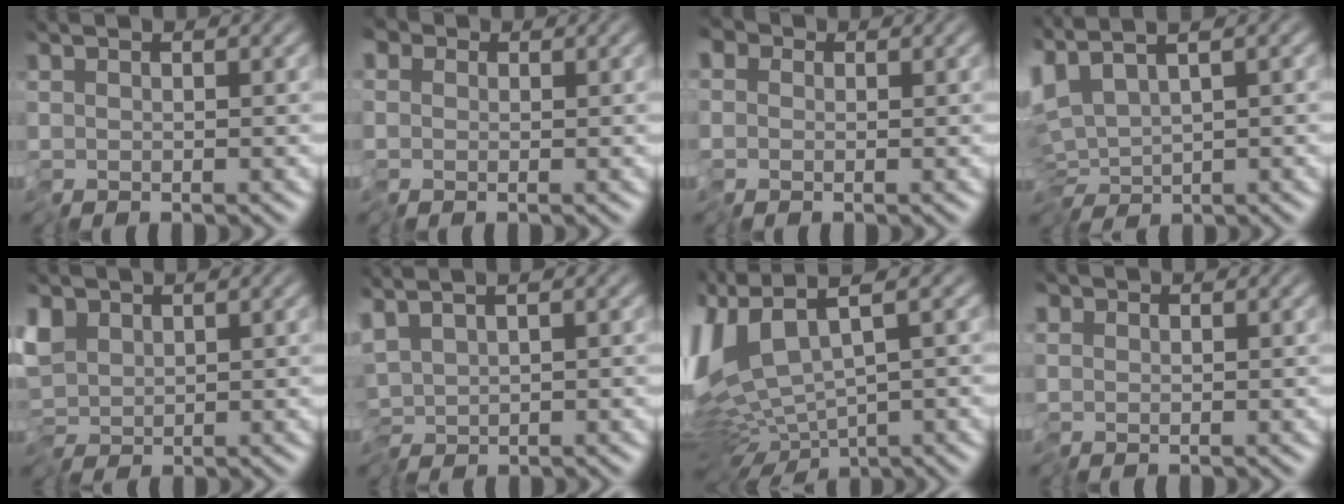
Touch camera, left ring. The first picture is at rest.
{"total": 1.7, "force": [0.0, 1.6, 0.5], "torque": [-0.014, 0.001, -0.006]}
{"total": 3.9, "force": [0.3, 3.4, 1.9], "torque": [-0.041, 0.012, -0.007]}
{"total": 6.8, "force": [0.7, 2.9, 6.1], "torque": [-0.132, -0.003, 0.028]}
{"total": 2.2, "force": [0.3, 1.7, 1.4], "torque": [-0.024, 0.001, -0.001]}
{"total": 2.4, "force": [0.3, 0.8, 2.2], "torque": [-0.045, 0.005, 0.004]}
{"total": 10.3, "force": [0.6, 4.3, 9.3], "torque": [-0.222, 0.000, 0.036]}
{"total": 0.5, "force": [-0.1, 0.5, -0.2], "torque": [0.006, -0.001, -0.004]}